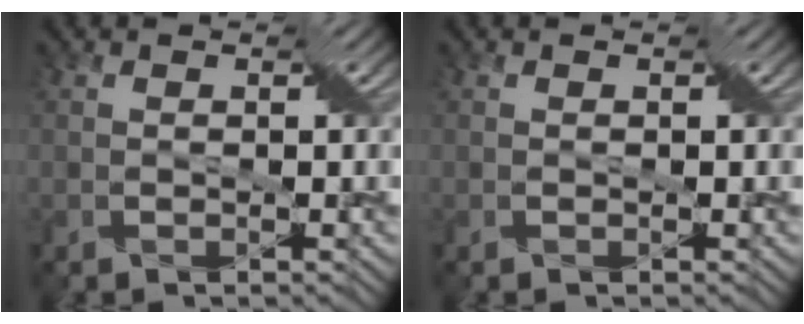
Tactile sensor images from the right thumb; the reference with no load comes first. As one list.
[{"total": 0.0}]